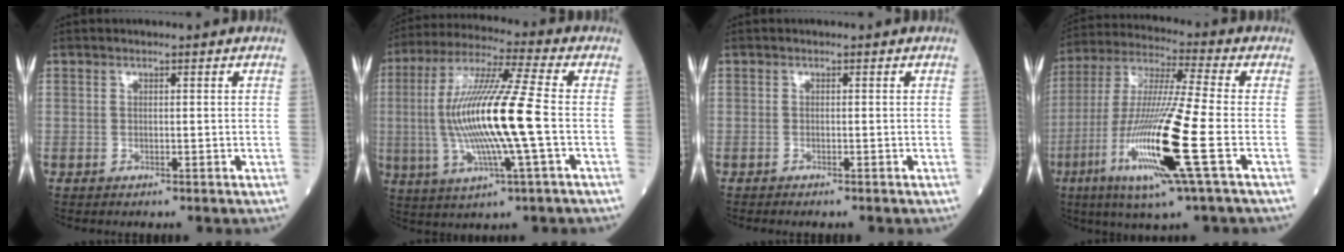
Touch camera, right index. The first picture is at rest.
{"total": 16.2, "force": [-1.2, 0.3, 16.2], "torque": [-0.328, 0.005, -0.025]}
{"total": 1.1, "force": [-1.0, -0.1, 0.6], "torque": [-0.005, 0.001, -0.011]}
{"total": 17.6, "force": [-5.7, -0.5, 16.6], "torque": [-0.349, -0.024, -0.112]}